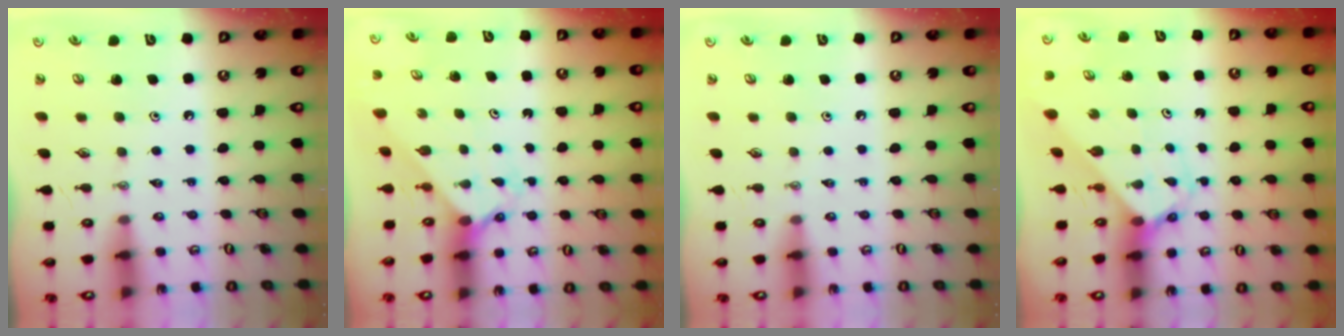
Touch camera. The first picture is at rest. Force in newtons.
{"total": 1.9, "press": 1.9, "slide": 0.2}
{"total": 0.0}
{"total": 2.6, "press": 2.6, "slide": 0.2}